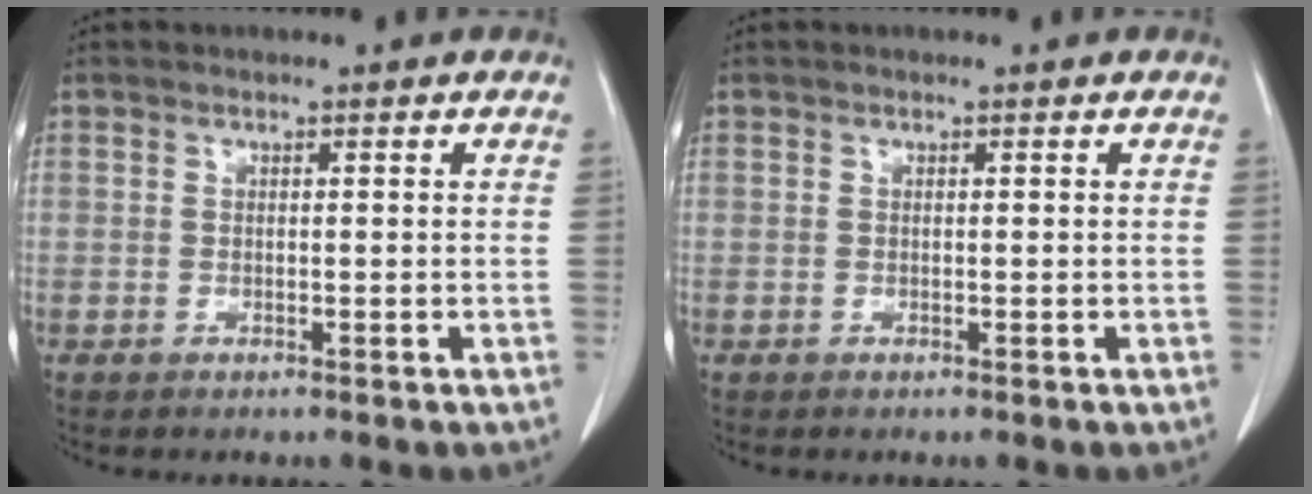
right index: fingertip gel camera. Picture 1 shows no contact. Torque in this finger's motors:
{"motor_torque": [0.00, 0.00, 0.00, 0.00]}